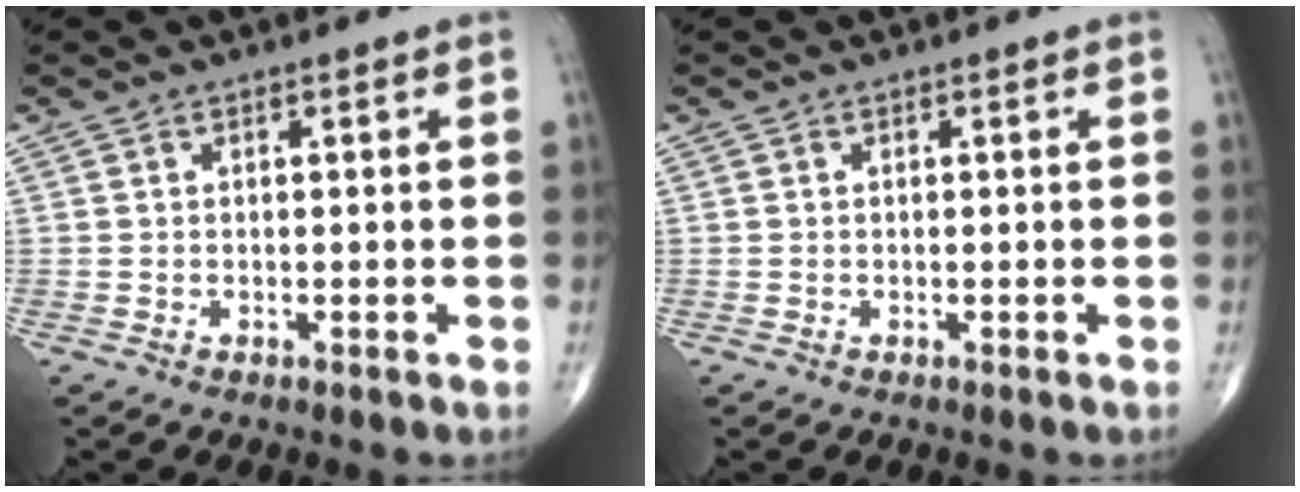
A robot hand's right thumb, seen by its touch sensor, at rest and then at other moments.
{"total": 0.0}